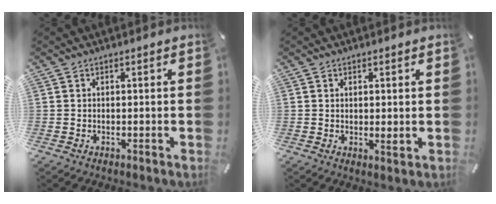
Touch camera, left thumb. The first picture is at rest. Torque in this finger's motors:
{"motor_torque": [-0.01, -0.22, 0.07, 0.14, 0.00]}